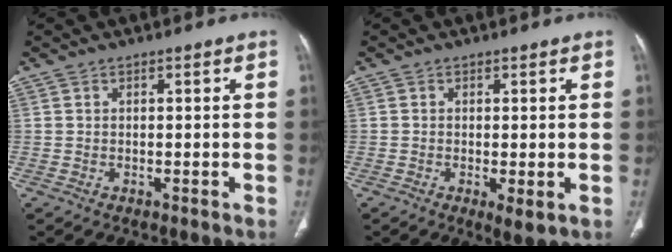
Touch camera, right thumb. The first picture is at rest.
{"total": 3.1, "force": [-0.8, 0.9, 2.8], "torque": [-0.051, -0.012, -0.012]}